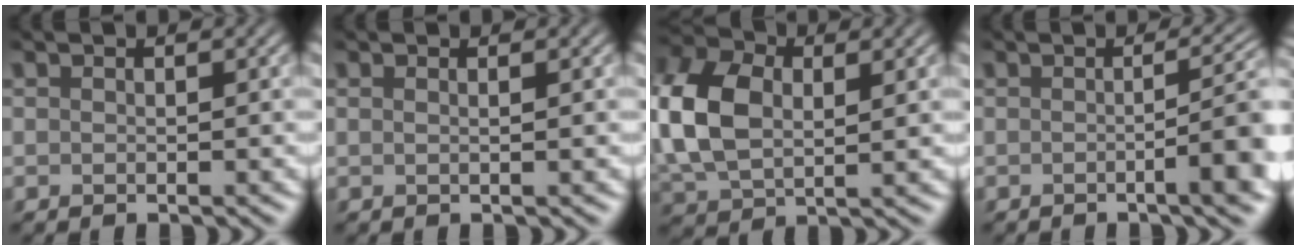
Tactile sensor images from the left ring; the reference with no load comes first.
{"total": 1.2, "force": [0.3, 0.5, 1.0], "torque": [-0.008, -0.001, -0.006]}
{"total": 9.3, "force": [1.0, 6.1, 6.9], "torque": [-0.183, 0.005, 0.013]}
{"total": 6.1, "force": [-0.7, 1.5, 5.8], "torque": [-0.063, 0.003, -0.009]}